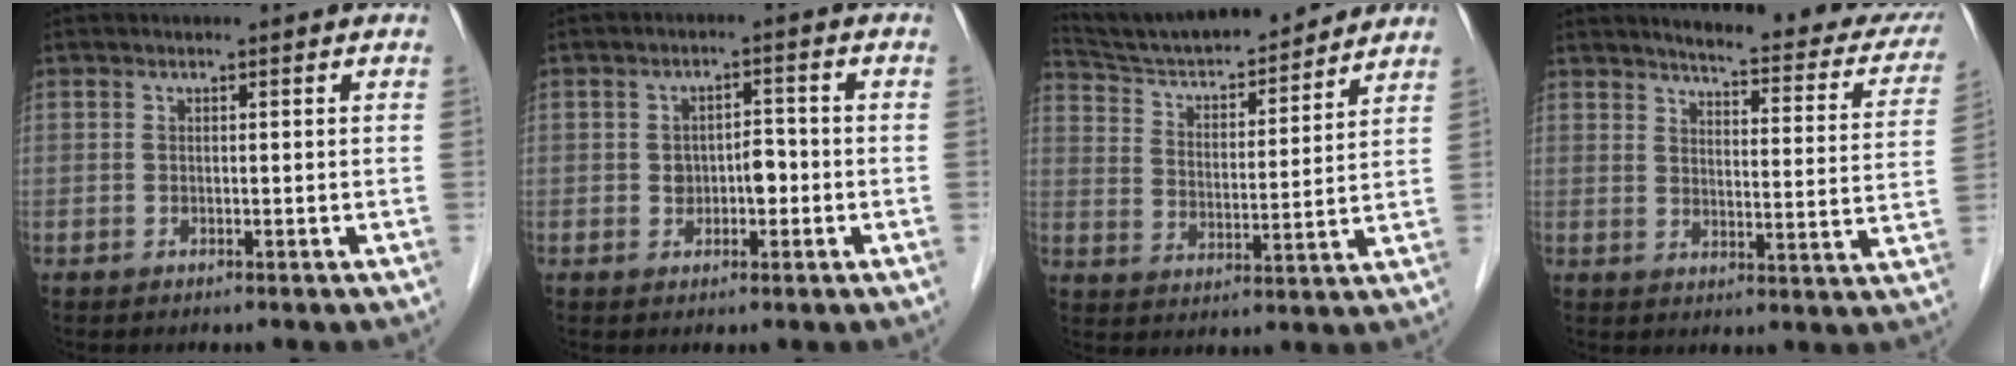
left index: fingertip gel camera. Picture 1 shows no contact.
{"total": 3.4, "force": [-0.6, 2.1, 2.6], "torque": [-0.039, 0.012, -0.006]}
{"total": 17.8, "force": [16.5, 2.6, 6.2], "torque": [-0.104, 0.014, 0.260]}
{"total": 20.0, "force": [17.2, 4.0, 9.4], "torque": [-0.096, -0.034, 0.190]}